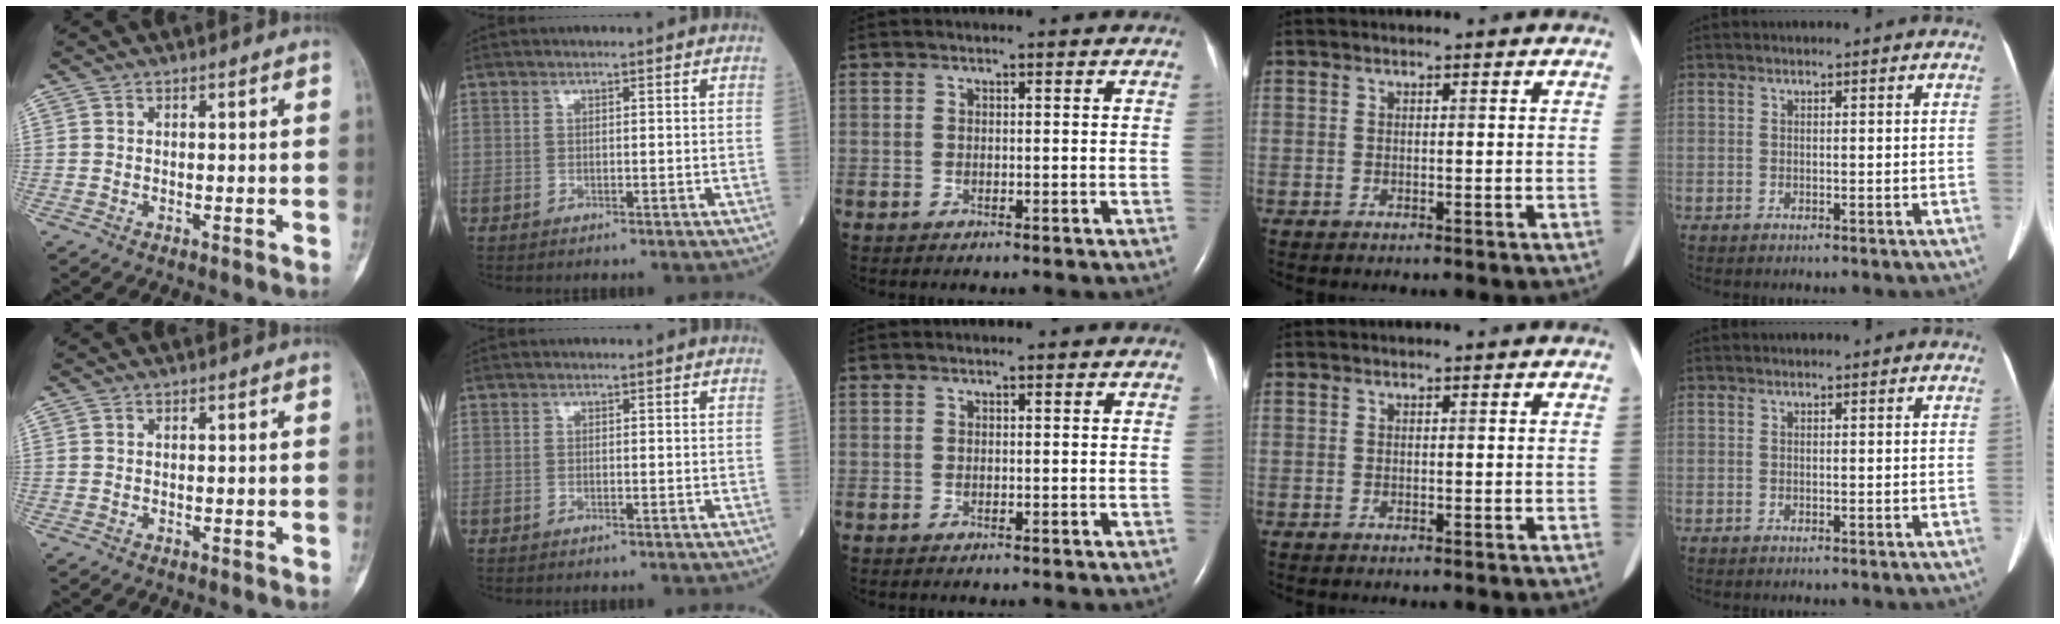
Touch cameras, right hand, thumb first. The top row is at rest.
{}